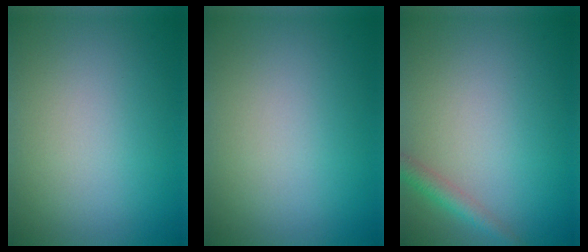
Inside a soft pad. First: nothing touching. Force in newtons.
{"total": 0.0}
{"total": 1.9, "press": 1.9, "slide": 0.1}